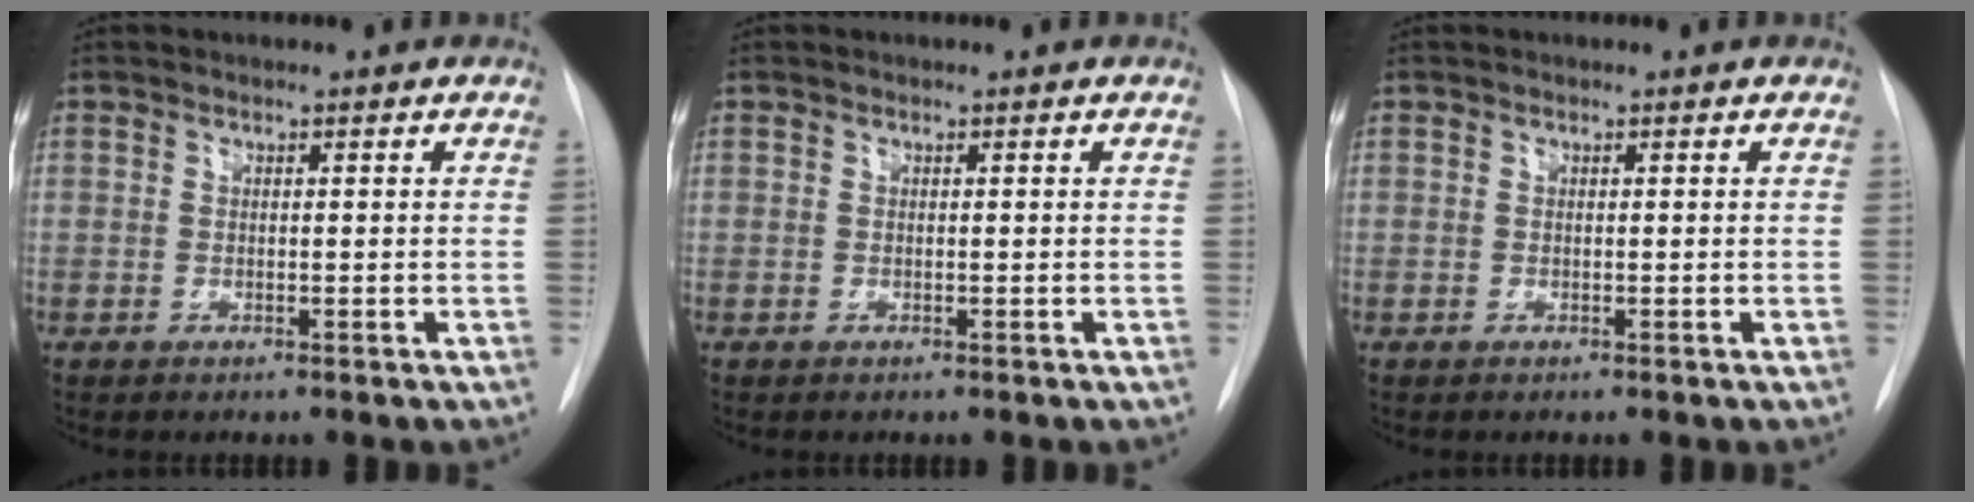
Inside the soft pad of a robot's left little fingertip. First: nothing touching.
{"total": 0.0}
{"total": 0.0}